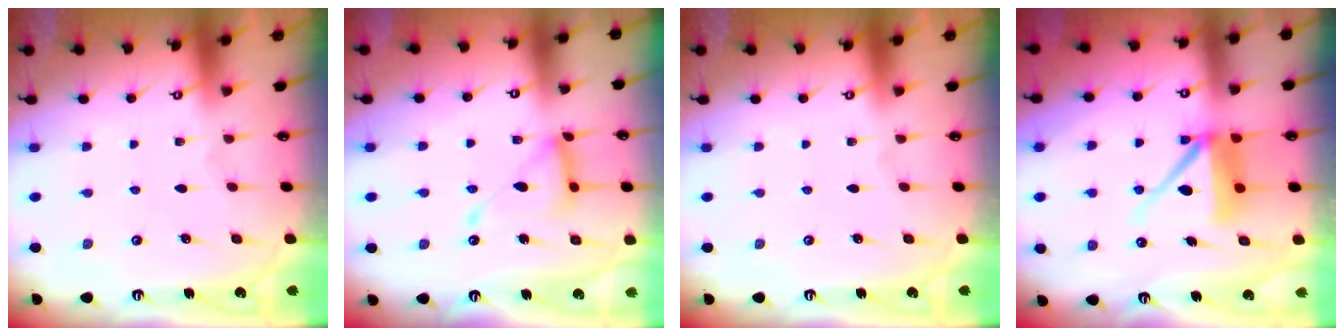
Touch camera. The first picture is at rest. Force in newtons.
{"total": 13.2, "press": 13.1, "slide": 1.2}
{"total": 0.0}
{"total": 10.5, "press": 10.4, "slide": 1.1}